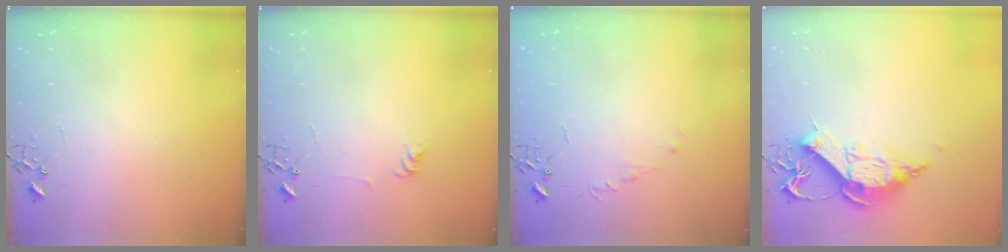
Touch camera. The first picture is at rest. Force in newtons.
{"total": 6.0, "press": 5.9, "slide": 0.6}
{"total": 4.0, "press": 3.9, "slide": 0.5}
{"total": 13.9, "press": 13.9, "slide": 1.1}